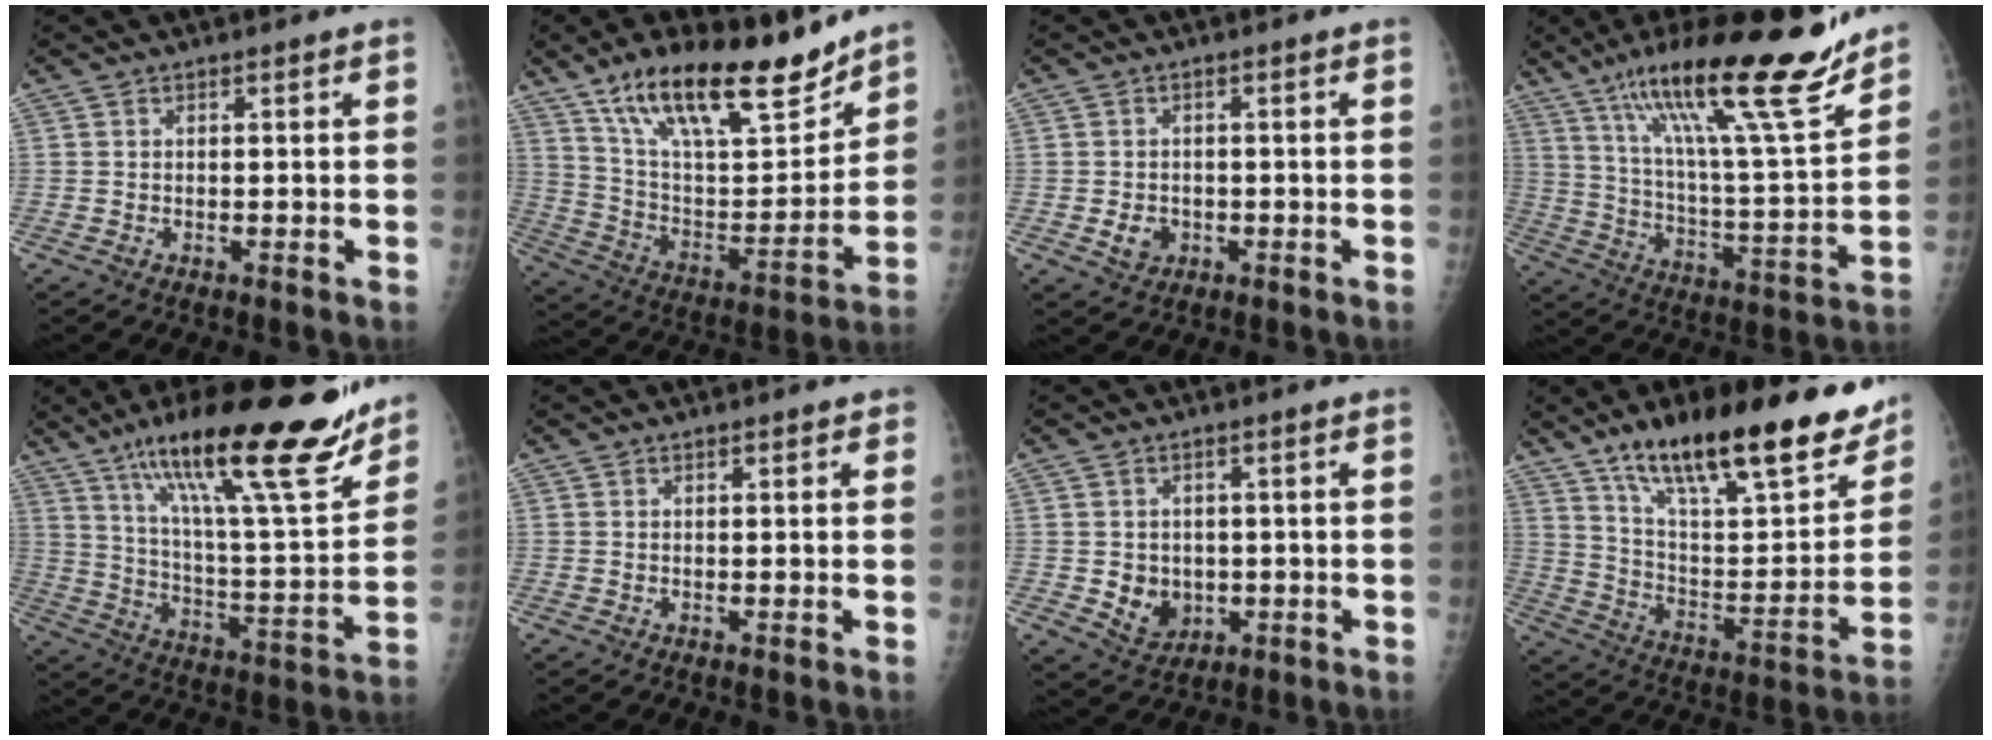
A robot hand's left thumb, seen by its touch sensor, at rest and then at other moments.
{"total": 23.5, "force": [17.0, 7.8, 14.3], "torque": [-0.202, -0.069, 0.294]}
{"total": 3.0, "force": [-0.8, 2.5, 1.4], "torque": [-0.015, 0.002, -0.006]}
{"total": 25.7, "force": [17.8, 3.6, 18.3], "torque": [-0.281, -0.066, 0.298]}
{"total": 28.1, "force": [19.2, 5.3, 19.9], "torque": [-0.291, -0.064, 0.310]}
{"total": 1.1, "force": [0.6, 0.4, 0.8], "torque": [-0.009, 0.001, 0.006]}
{"total": 5.6, "force": [-0.6, 4.8, 2.9], "torque": [-0.023, -0.002, 0.007]}
{"total": 27.9, "force": [19.4, 8.2, 18.3], "torque": [-0.247, -0.068, 0.314]}